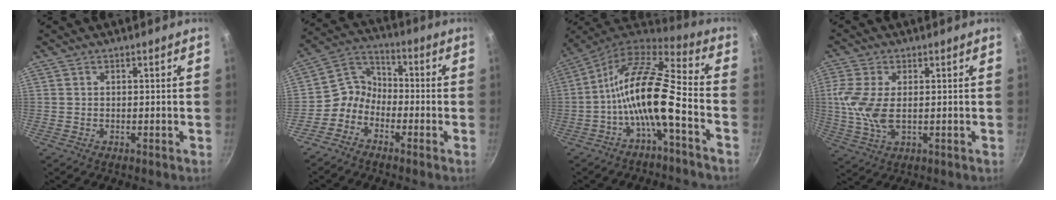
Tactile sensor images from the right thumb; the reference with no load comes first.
{"total": 6.6, "force": [-3.3, 5.2, 2.5], "torque": [-0.026, 0.047, -0.091]}
{"total": 14.3, "force": [-4.6, 3.5, 13.0], "torque": [-0.244, 0.050, -0.098]}
{"total": 8.2, "force": [0.4, 4.1, 7.1], "torque": [-0.156, -0.004, 0.008]}